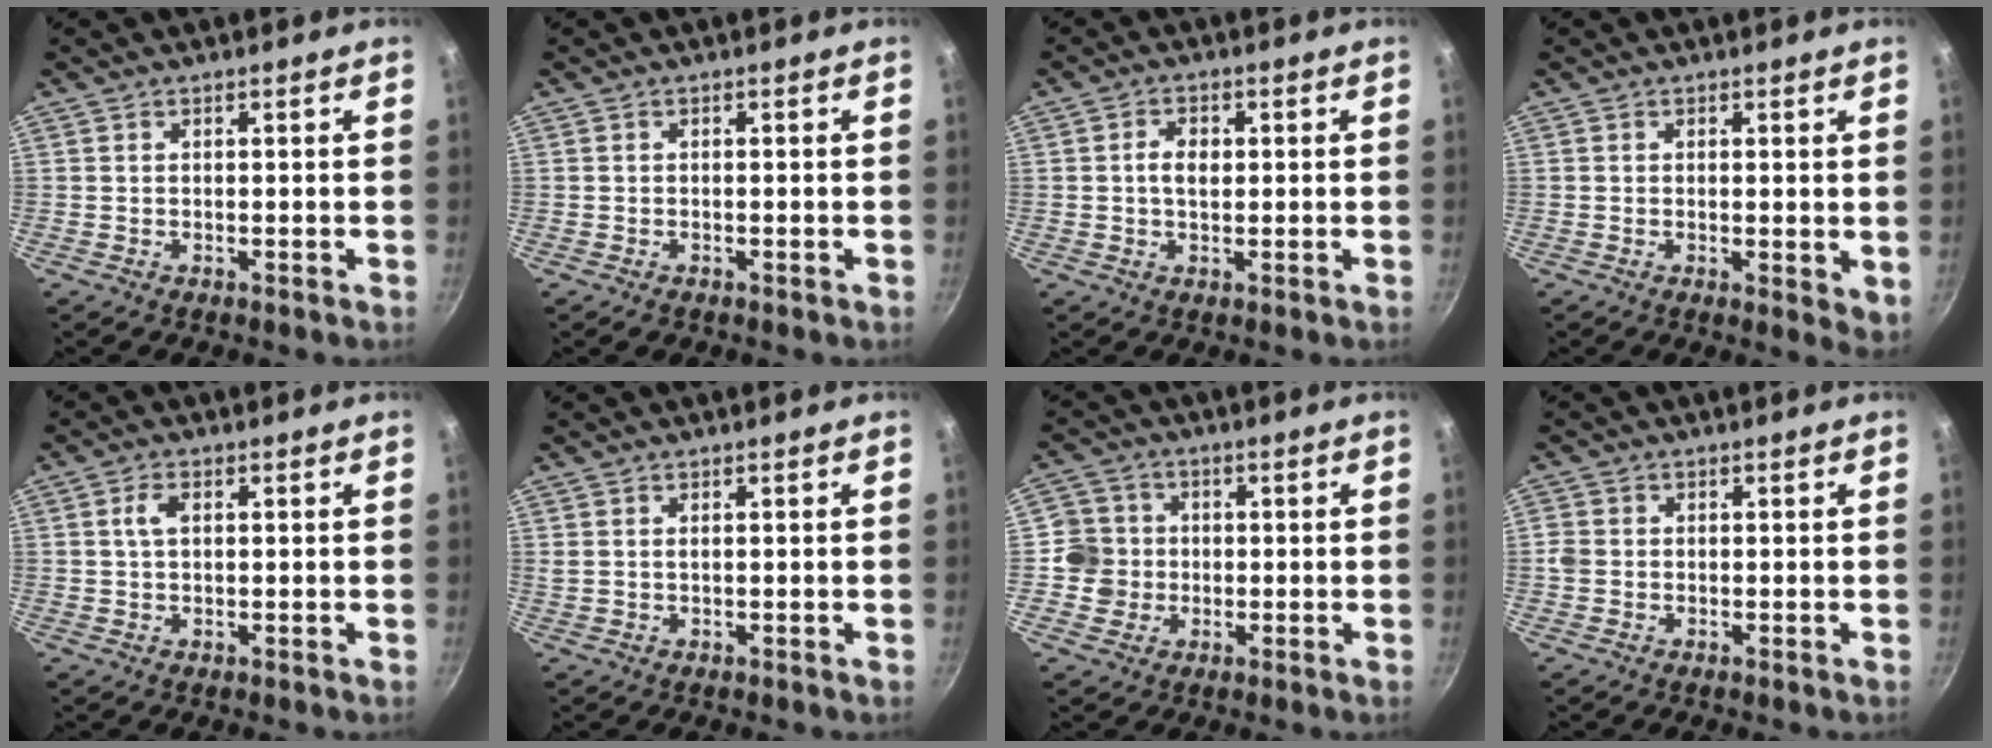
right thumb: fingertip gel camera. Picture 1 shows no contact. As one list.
[{"total": 1.1, "force": [-0.6, 0.7, 0.6], "torque": [-0.009, 0.005, -0.008]}, {"total": 3.5, "force": [0.3, 2.3, 2.6], "torque": [-0.041, 0.005, 0.004]}, {"total": 4.3, "force": [-0.1, 1.4, 4.0], "torque": [-0.055, -0.014, 0.000]}, {"total": 2.8, "force": [0.6, 1.7, 2.2], "torque": [-0.045, 0.005, 0.012]}, {"total": 0.8, "force": [0.4, 0.4, 0.6], "torque": [-0.017, 0.006, 0.011]}, {"total": 6.3, "force": [-0.6, 6.2, 0.9], "torque": [0.011, 0.012, -0.018]}, {"total": 1.9, "force": [-0.2, 1.6, 0.9], "torque": [-0.017, 0.002, -0.006]}]